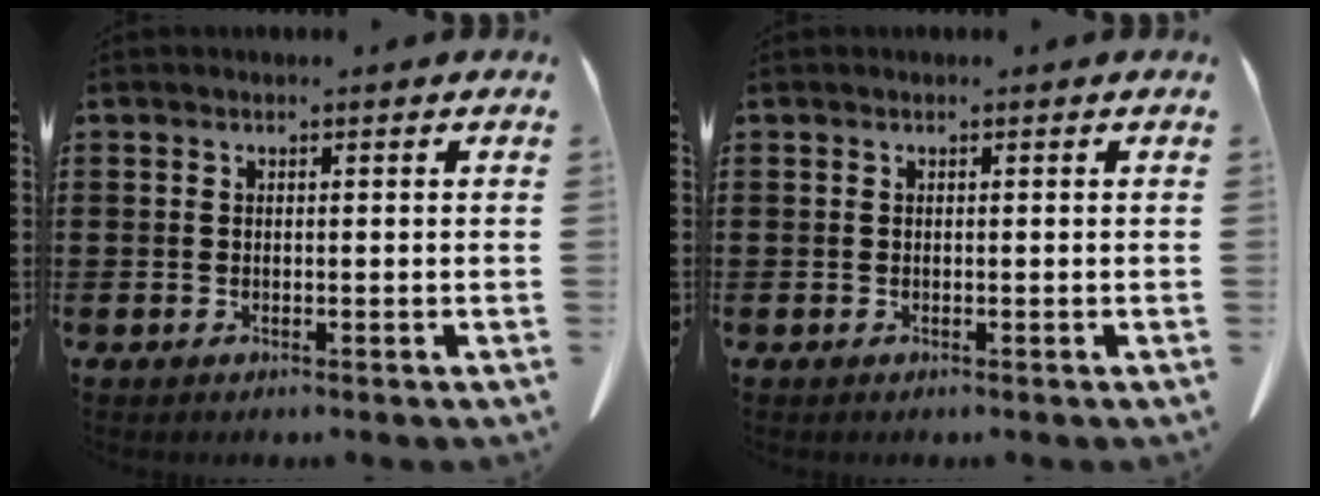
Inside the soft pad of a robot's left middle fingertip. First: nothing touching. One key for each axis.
{"total": 0.0}